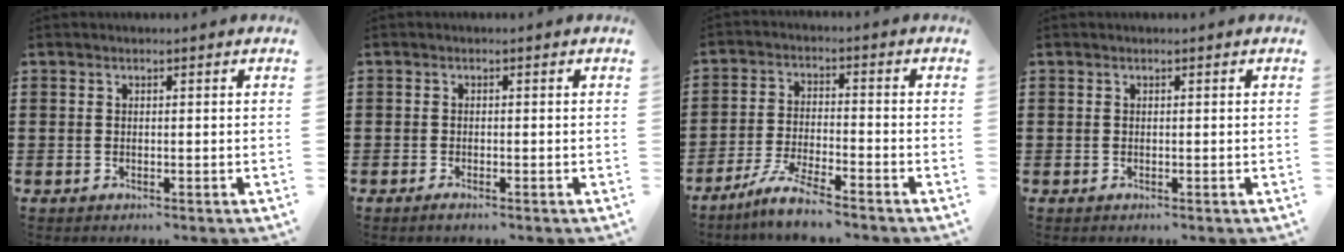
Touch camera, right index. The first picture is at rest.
{"total": 0.7, "force": [-0.6, 0.1, 0.4], "torque": [-0.010, -0.004, -0.011]}
{"total": 5.7, "force": [-5.1, -0.1, 2.5], "torque": [-0.062, -0.009, -0.101]}
{"total": 0.0}